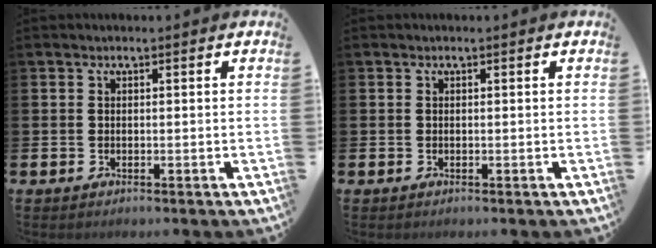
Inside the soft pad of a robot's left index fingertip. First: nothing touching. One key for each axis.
{"total": 0.0}